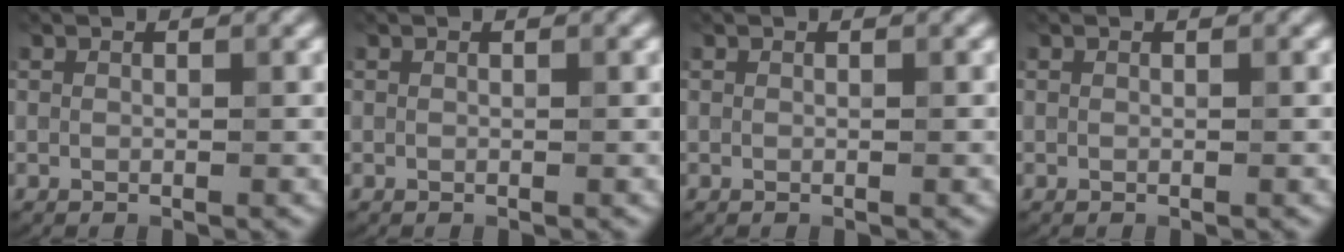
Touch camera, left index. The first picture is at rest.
{"total": 0.0}
{"total": 0.0}
{"total": 0.0}